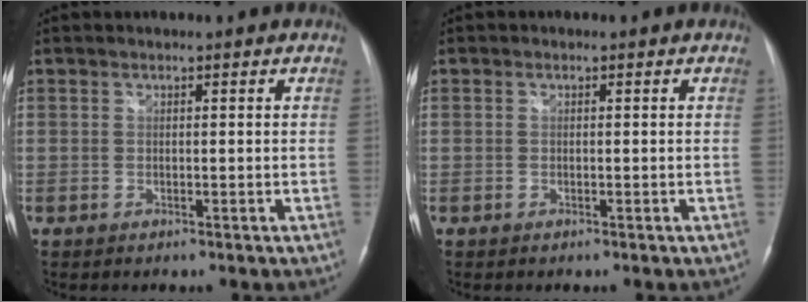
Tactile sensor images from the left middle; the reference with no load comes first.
{"total": 0.0}